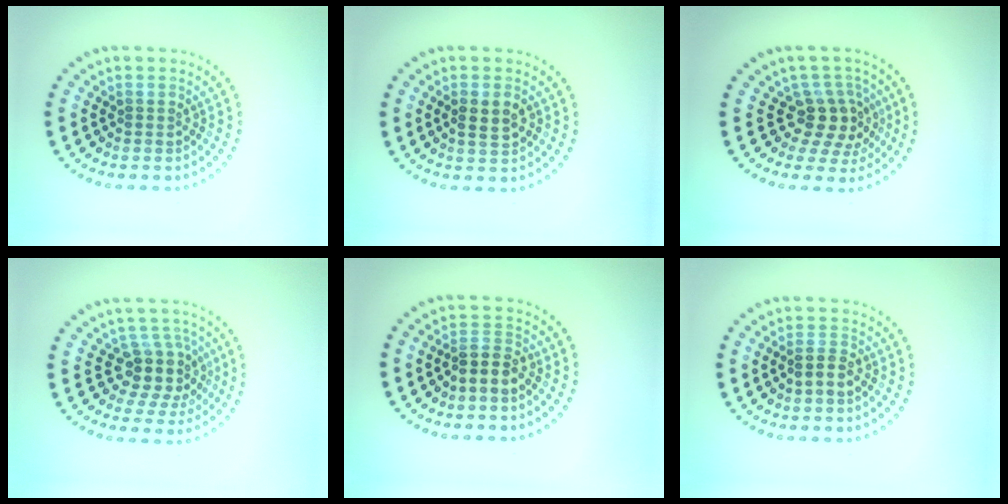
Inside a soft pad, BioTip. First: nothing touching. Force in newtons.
{"total": 2.1, "press": 2.1, "slide": 0.2}
{"total": 3.7, "press": 3.1, "slide": 2.1}
{"total": 3.7, "press": 2.9, "slide": 2.2}
{"total": 2.4, "press": 2.1, "slide": 1.2}
{"total": 1.8, "press": 1.7, "slide": 0.5}